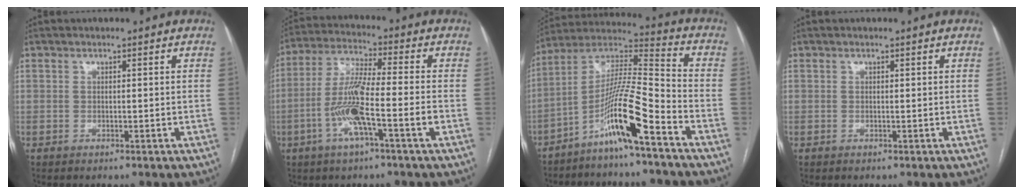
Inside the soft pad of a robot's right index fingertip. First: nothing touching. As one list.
[{"total": 10.5, "force": [-3.5, 0.3, 9.9], "torque": [-0.199, 0.003, -0.071]}, {"total": 12.8, "force": [-7.4, -0.3, 10.5], "torque": [-0.206, 0.006, -0.141]}, {"total": 0.0}]